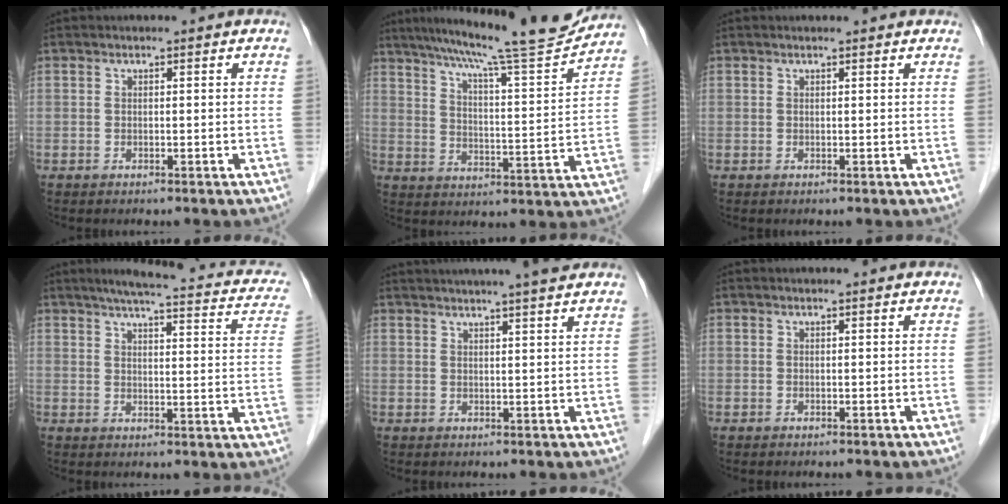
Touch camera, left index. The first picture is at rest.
{"total": 16.9, "force": [15.1, -0.5, 7.4], "torque": [-0.119, -0.017, 0.217]}
{"total": 2.0, "force": [1.9, 0.2, 0.5], "torque": [-0.013, 0.013, 0.020]}
{"total": 18.1, "force": [14.1, 3.7, 10.8], "torque": [-0.139, 0.015, 0.155]}
{"total": 11.8, "force": [10.4, -0.3, 5.5], "torque": [-0.087, 0.021, 0.127]}
{"total": 1.2, "force": [1.1, 0.1, 0.3], "torque": [-0.011, 0.010, 0.014]}